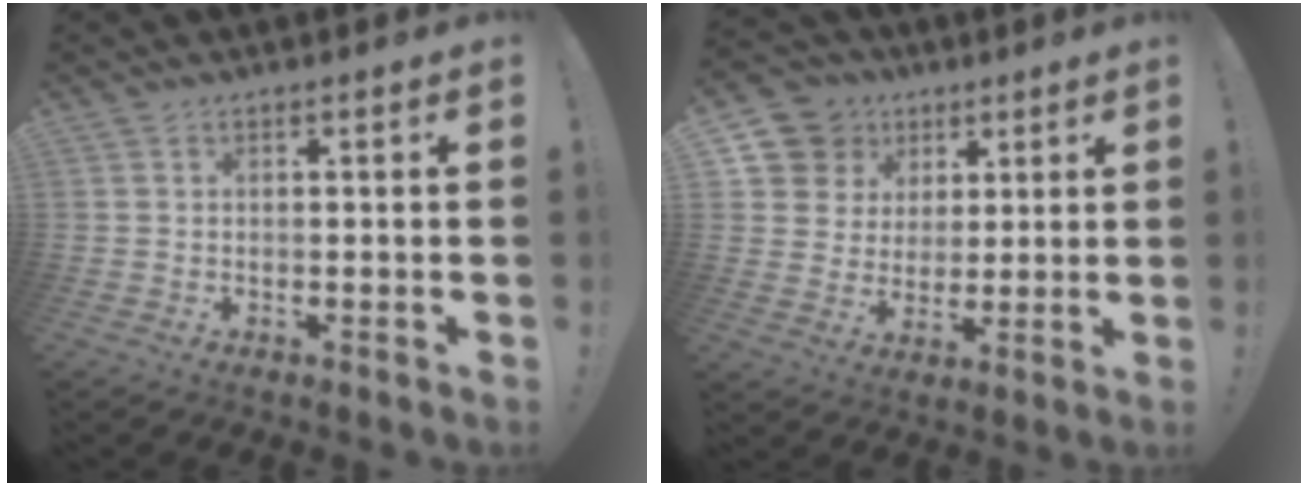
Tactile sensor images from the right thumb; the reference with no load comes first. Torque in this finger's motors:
{"motor_torque": [0.80, 1.32, -0.11, 0.24, 0.03]}